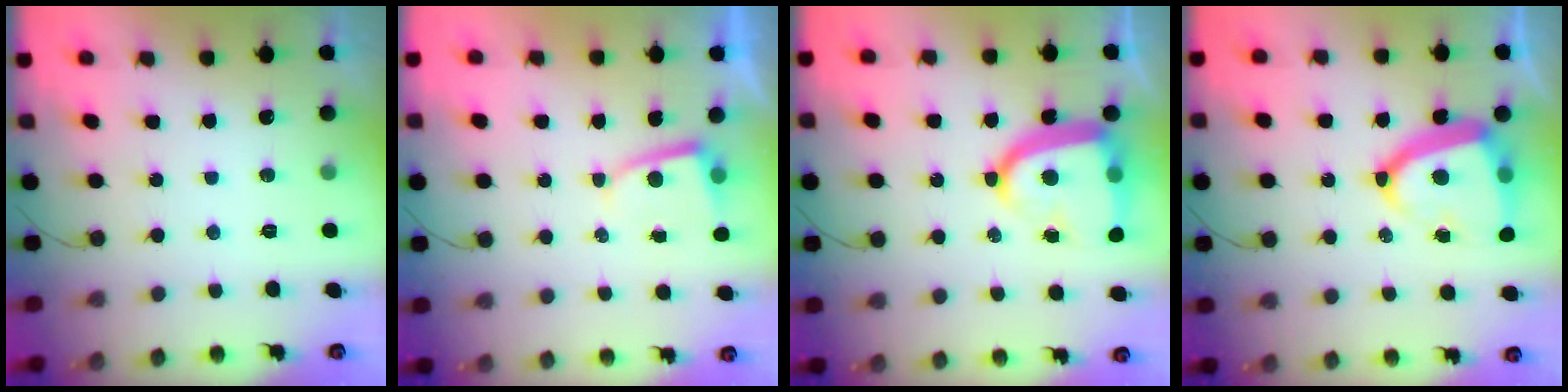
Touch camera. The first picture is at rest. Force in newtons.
{"total": 2.6, "press": 2.6, "slide": 0.3}
{"total": 15.8, "press": 15.7, "slide": 1.1}
{"total": 16.9, "press": 16.8, "slide": 1.9}